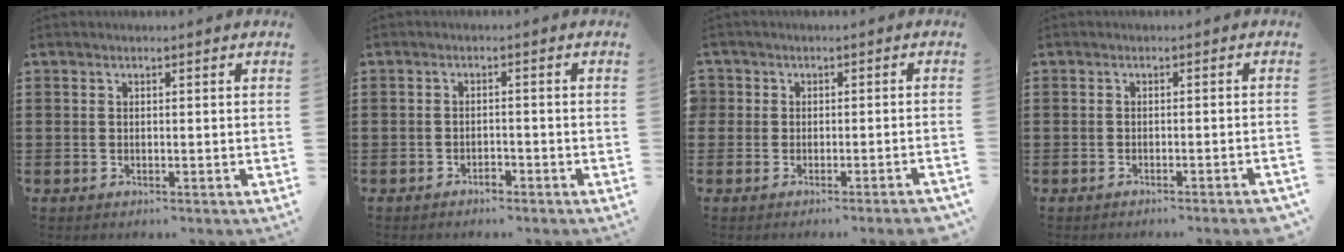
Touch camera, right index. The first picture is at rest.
{"total": 1.6, "force": [-1.5, 0.4, 0.4], "torque": [-0.013, -0.002, -0.031]}
{"total": 1.7, "force": [-1.6, 0.4, 0.1], "torque": [-0.006, 0.003, -0.034]}
{"total": 1.5, "force": [-1.3, -0.3, 0.8], "torque": [-0.014, -0.002, -0.024]}